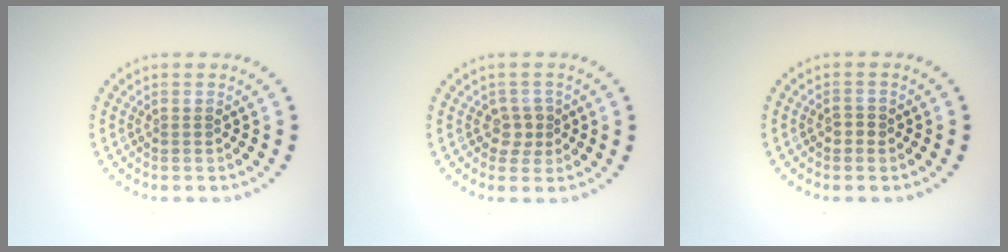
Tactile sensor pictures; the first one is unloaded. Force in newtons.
{"total": 1.8, "press": 1.5, "slide": 0.9}
{"total": 1.0, "press": 0.9, "slide": 0.2}